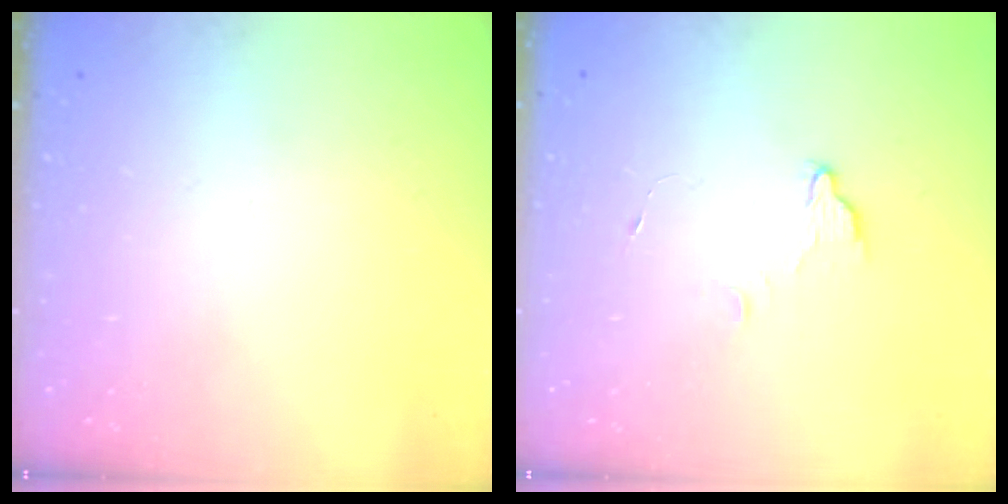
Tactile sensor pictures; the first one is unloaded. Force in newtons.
{"total": 2.2, "press": 2.2, "slide": 0.2}